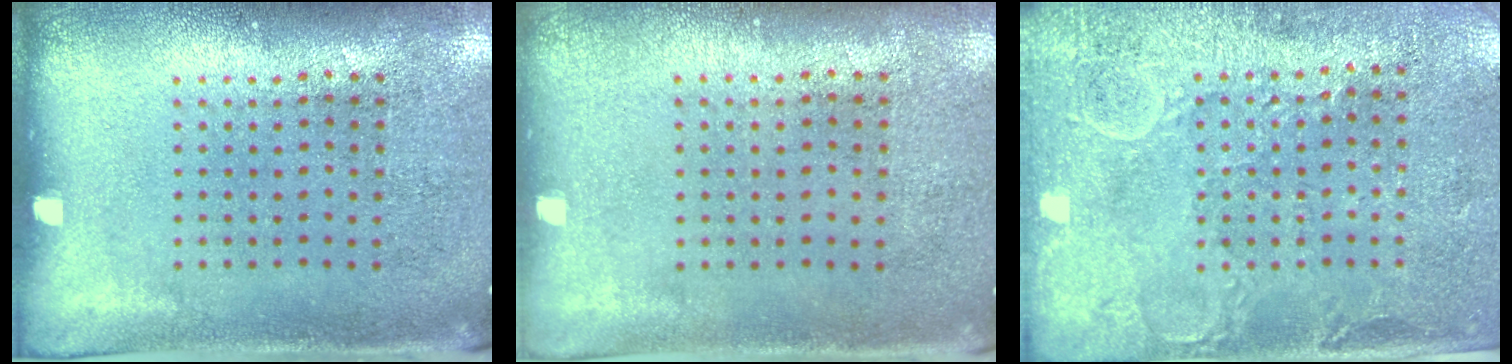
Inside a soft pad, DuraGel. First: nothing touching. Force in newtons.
{"total": 0.0}
{"total": 2.7, "press": 2.5, "slide": 0.9}